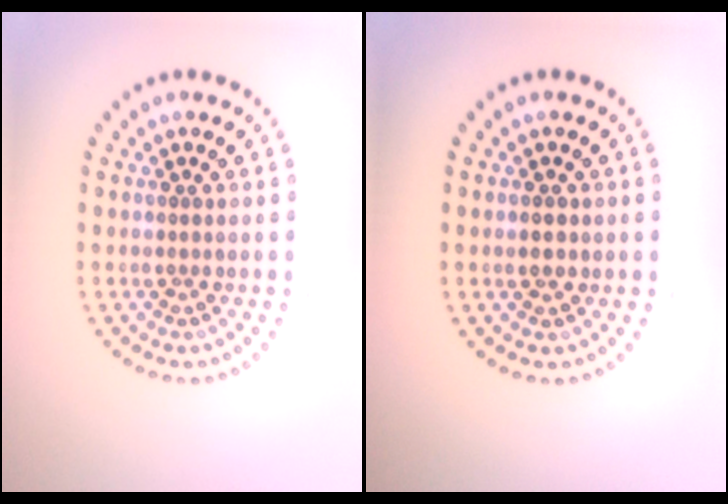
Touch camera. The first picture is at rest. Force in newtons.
{"total": 0.9, "press": 0.9, "slide": 0.0}